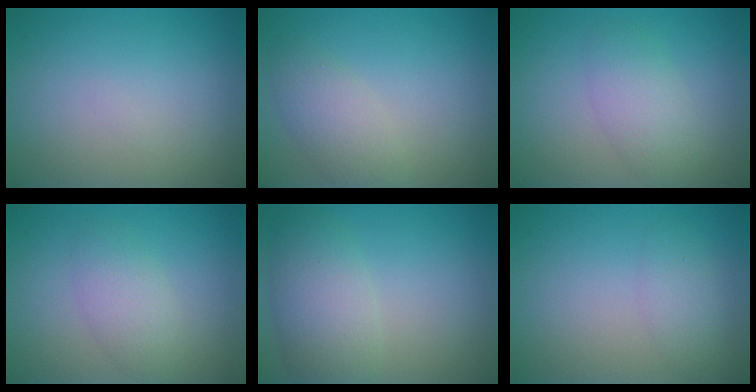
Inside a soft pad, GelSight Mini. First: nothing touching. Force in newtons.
{"total": 2.9, "press": 2.9, "slide": 0.2}
{"total": 3.0, "press": 3.0, "slide": 0.2}
{"total": 2.7, "press": 2.7, "slide": 0.1}
{"total": 4.8, "press": 4.8, "slide": 0.2}
{"total": 1.8, "press": 1.8, "slide": 0.0}